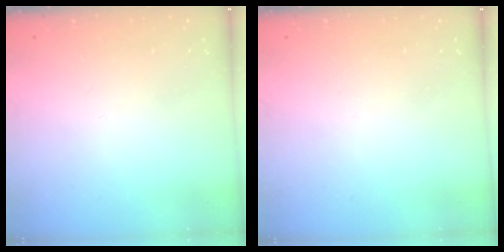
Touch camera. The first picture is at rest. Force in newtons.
{"total": 0.0}